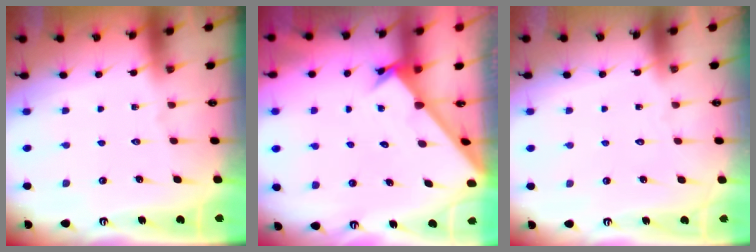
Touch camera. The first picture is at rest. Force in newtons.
{"total": 1.4, "press": 1.4, "slide": 0.1}
{"total": 1.5, "press": 1.5, "slide": 0.0}